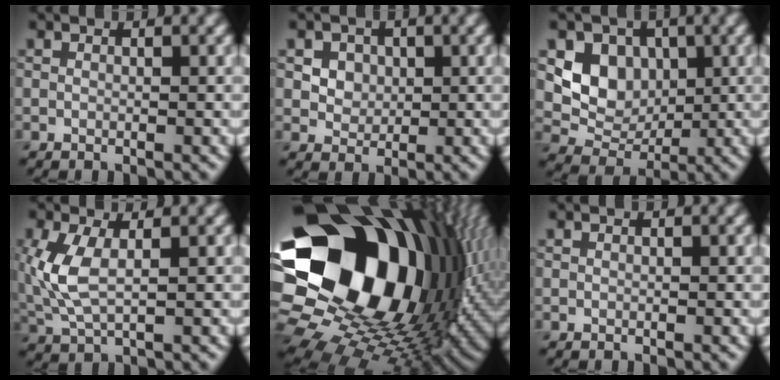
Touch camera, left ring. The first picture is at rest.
{"total": 5.0, "force": [2.1, 3.8, 2.4], "torque": [-0.045, 0.013, 0.032]}
{"total": 5.1, "force": [1.1, 4.3, 2.6], "torque": [-0.042, -0.006, 0.013]}
{"total": 4.9, "force": [0.6, 2.4, 4.3], "torque": [-0.116, 0.003, 0.014]}
{"total": 21.7, "force": [4.3, 15.7, 14.3], "torque": [-0.274, -0.019, 0.096]}
{"total": 0.0}